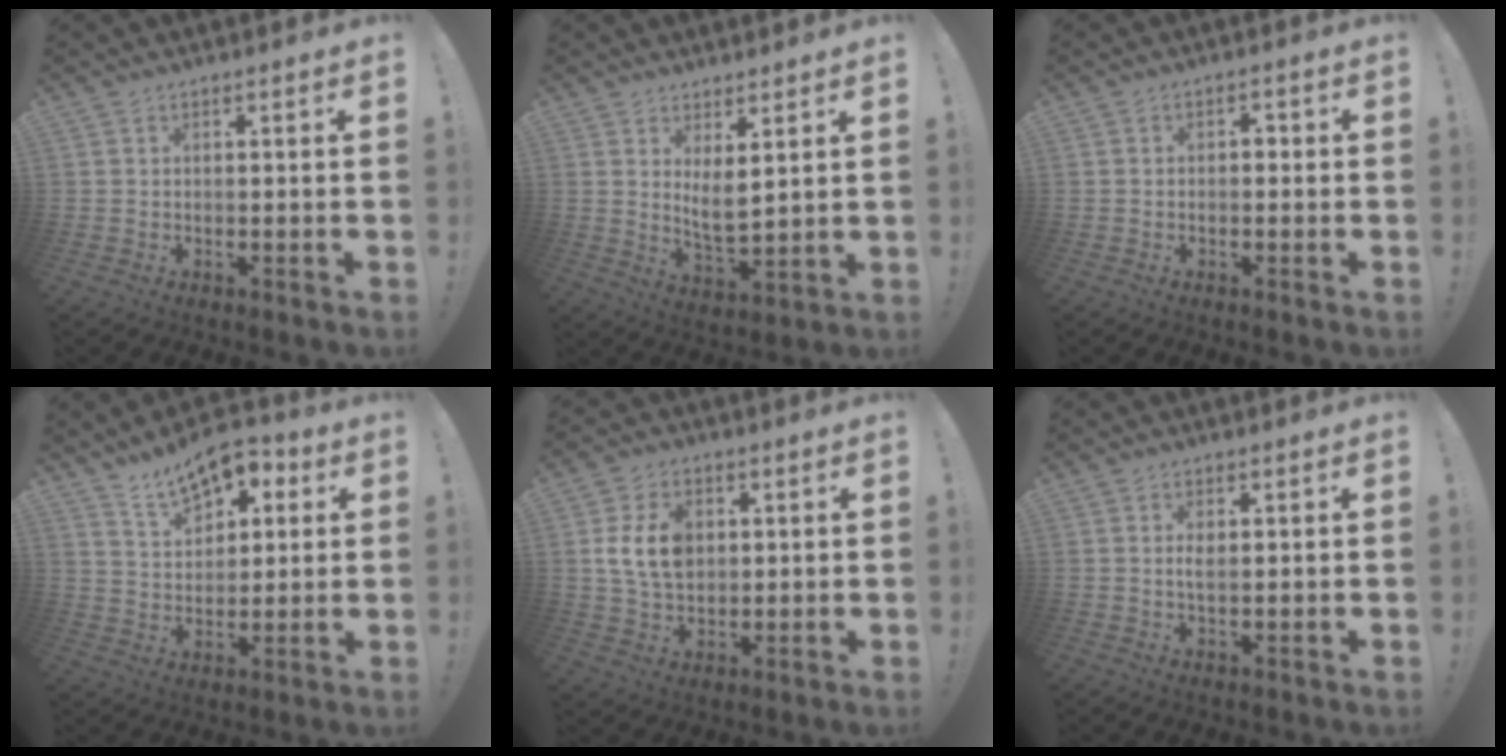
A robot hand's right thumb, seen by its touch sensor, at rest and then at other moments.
{"total": 6.6, "force": [3.5, 1.9, 5.3], "torque": [-0.083, -0.030, 0.059]}
{"total": 1.4, "force": [-1.1, 0.7, 0.6], "torque": [-0.016, 0.007, -0.020]}
{"total": 11.4, "force": [7.8, 6.5, 5.1], "torque": [-0.087, -0.046, 0.150]}
{"total": 11.4, "force": [2.0, 8.2, 7.6], "torque": [-0.140, 0.005, 0.038]}
{"total": 2.1, "force": [0.6, 1.0, 1.8], "torque": [-0.021, -0.005, 0.006]}